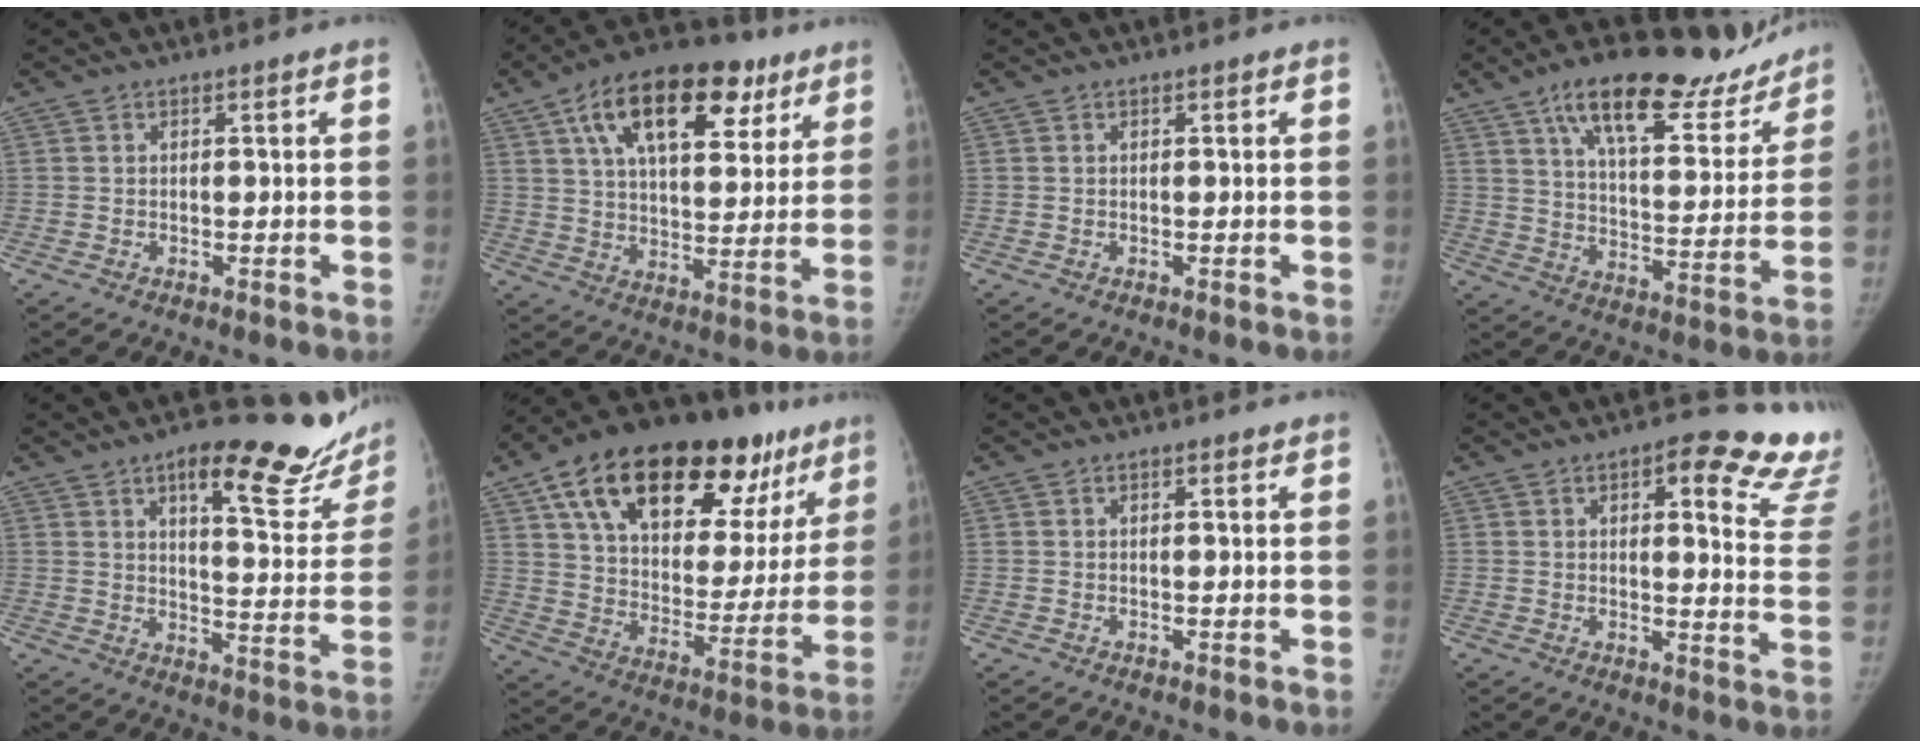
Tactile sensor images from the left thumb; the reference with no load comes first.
{"total": 22.1, "force": [10.9, 11.4, 15.5], "torque": [-0.216, -0.003, 0.175]}
{"total": 0.0}
{"total": 24.1, "force": [17.4, 8.8, 14.0], "torque": [-0.169, -0.063, 0.263]}
{"total": 21.4, "force": [14.8, 6.9, 13.9], "torque": [-0.137, -0.073, 0.189]}
{"total": 33.8, "force": [19.0, 16.8, 22.4], "torque": [-0.311, -0.001, 0.294]}
{"total": 0.7, "force": [0.4, 0.3, 0.4], "torque": [-0.009, -0.001, 0.005]}
{"total": 19.2, "force": [12.4, 6.4, 13.2], "torque": [-0.112, -0.063, 0.124]}